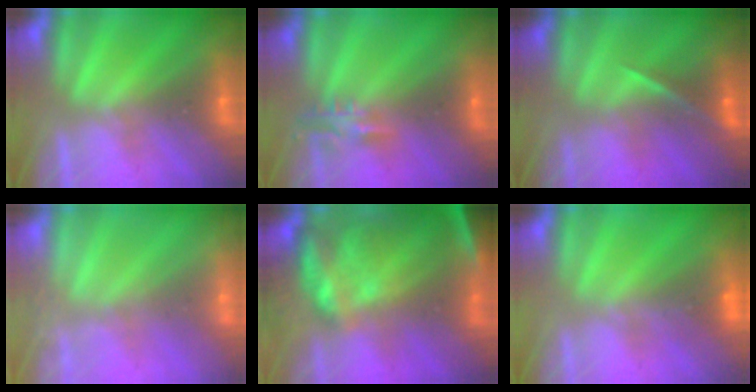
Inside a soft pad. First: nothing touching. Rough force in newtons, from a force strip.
{"total": 3.5}
{"total": 2.1}
{"total": 2.4}
{"total": 7.5}
{"total": 1.2}